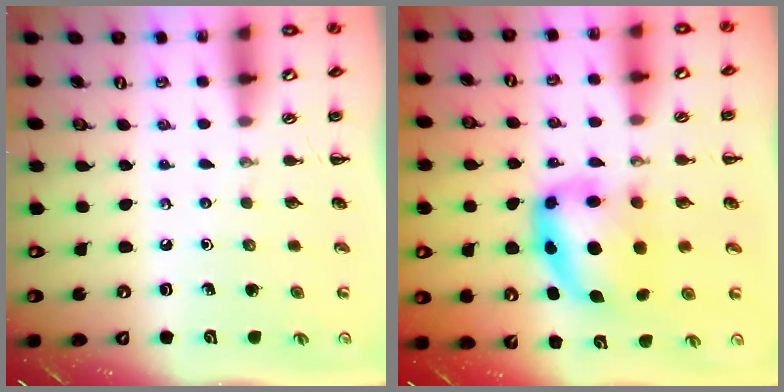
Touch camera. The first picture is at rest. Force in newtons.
{"total": 8.1, "press": 7.9, "slide": 1.9}